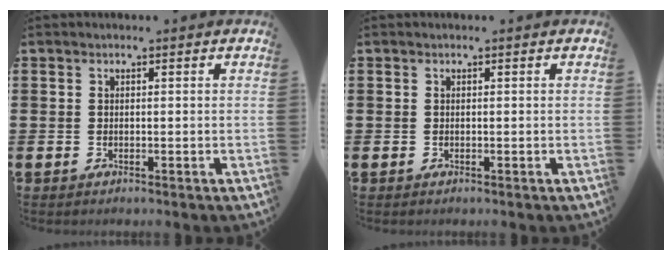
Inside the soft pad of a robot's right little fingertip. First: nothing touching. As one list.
[{"total": 0.0}]